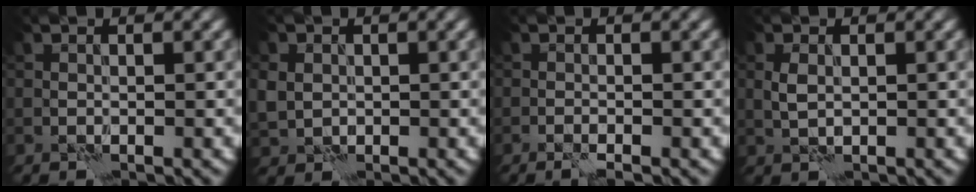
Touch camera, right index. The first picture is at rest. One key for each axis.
{"total": 2.3, "fx": 0.3, "fy": 2.1, "fz": 0.9, "tx": -0.028, "ty": 0.001, "tz": 0.007}
{"total": 1.2, "fx": -0.8, "fy": -0.2, "fz": 0.9, "tx": -0.017, "ty": 0.005, "tz": -0.017}
{"total": 1.4, "fx": 0.2, "fy": 0.8, "fz": 1.1, "tx": -0.027, "ty": 0.002, "tz": 0.005}